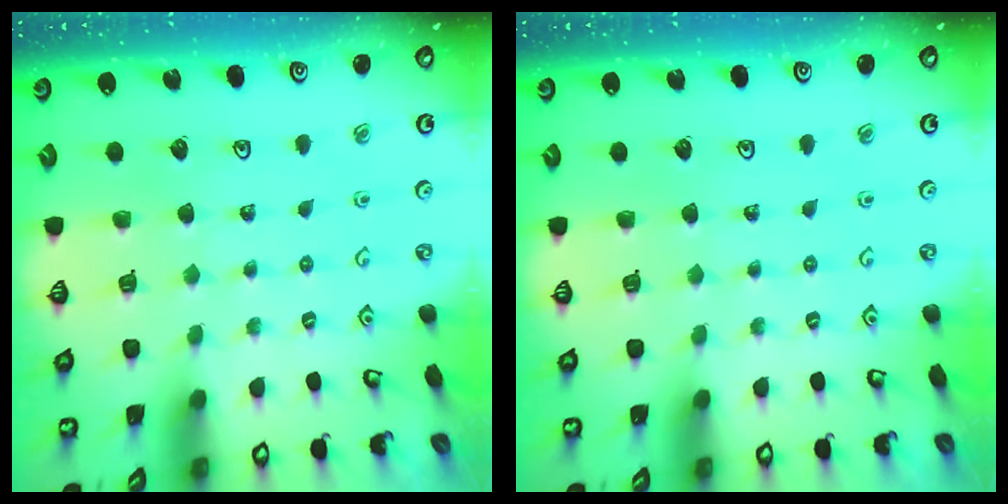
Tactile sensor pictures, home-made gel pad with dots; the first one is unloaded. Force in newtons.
{"total": 0.0}